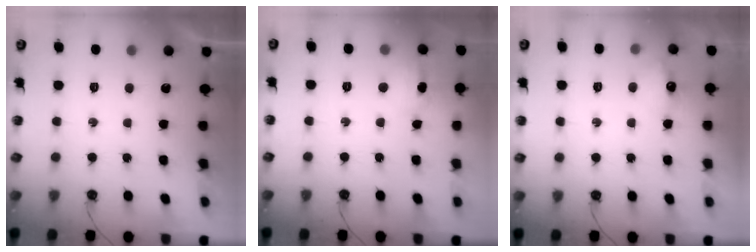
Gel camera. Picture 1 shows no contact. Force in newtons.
{"total": 7.5, "press": 7.4, "slide": 1.0}
{"total": 7.6, "press": 7.6, "slide": 1.0}